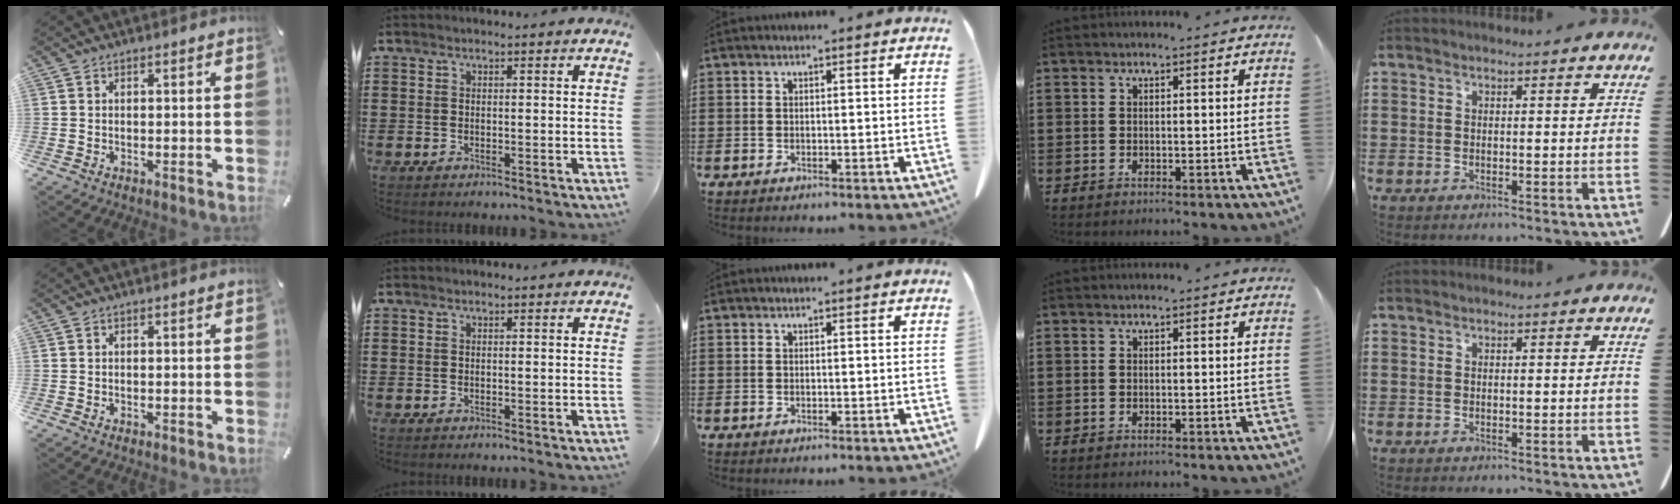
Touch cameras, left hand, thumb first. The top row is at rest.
{}